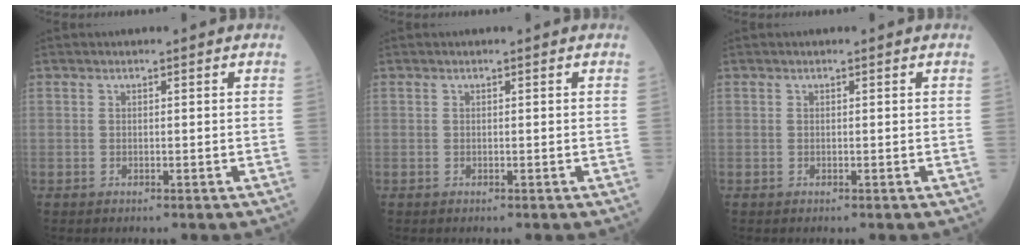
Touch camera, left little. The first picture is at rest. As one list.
[{"total": 0.0}, {"total": 0.0}]